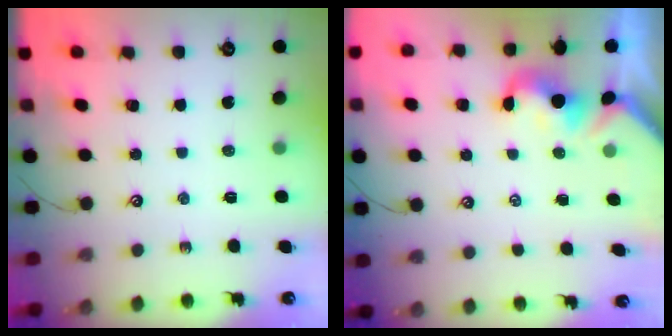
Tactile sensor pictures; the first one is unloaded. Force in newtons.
{"total": 1.1, "press": 1.0, "slide": 0.3}